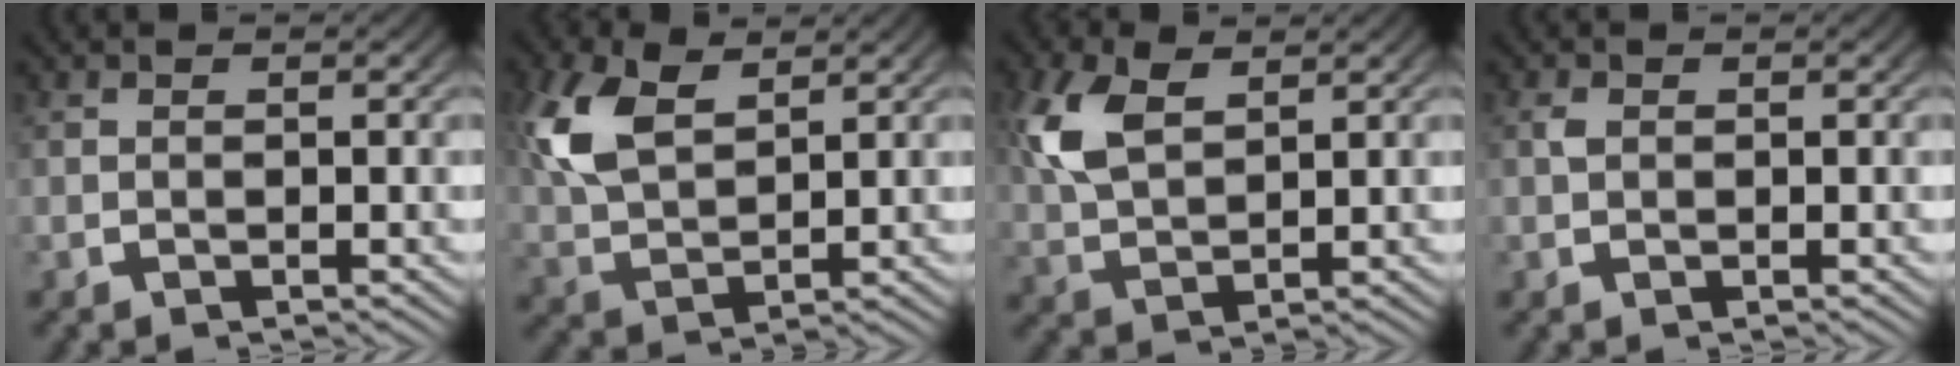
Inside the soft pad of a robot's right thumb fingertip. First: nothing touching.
{"total": 6.3, "force": [2.7, 3.7, 4.3], "torque": [-0.108, -0.009, 0.066]}
{"total": 5.1, "force": [2.4, 2.8, 3.5], "torque": [-0.083, -0.003, 0.058]}
{"total": 0.5, "force": [0.2, 0.4, 0.3], "torque": [-0.012, -0.003, 0.006]}